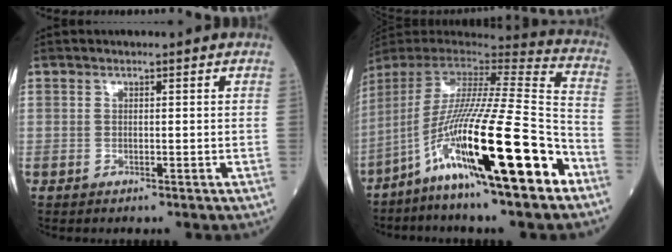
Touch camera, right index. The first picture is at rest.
{"total": 24.9, "force": [-12.0, 1.0, 21.8], "torque": [-0.387, -0.050, -0.220]}